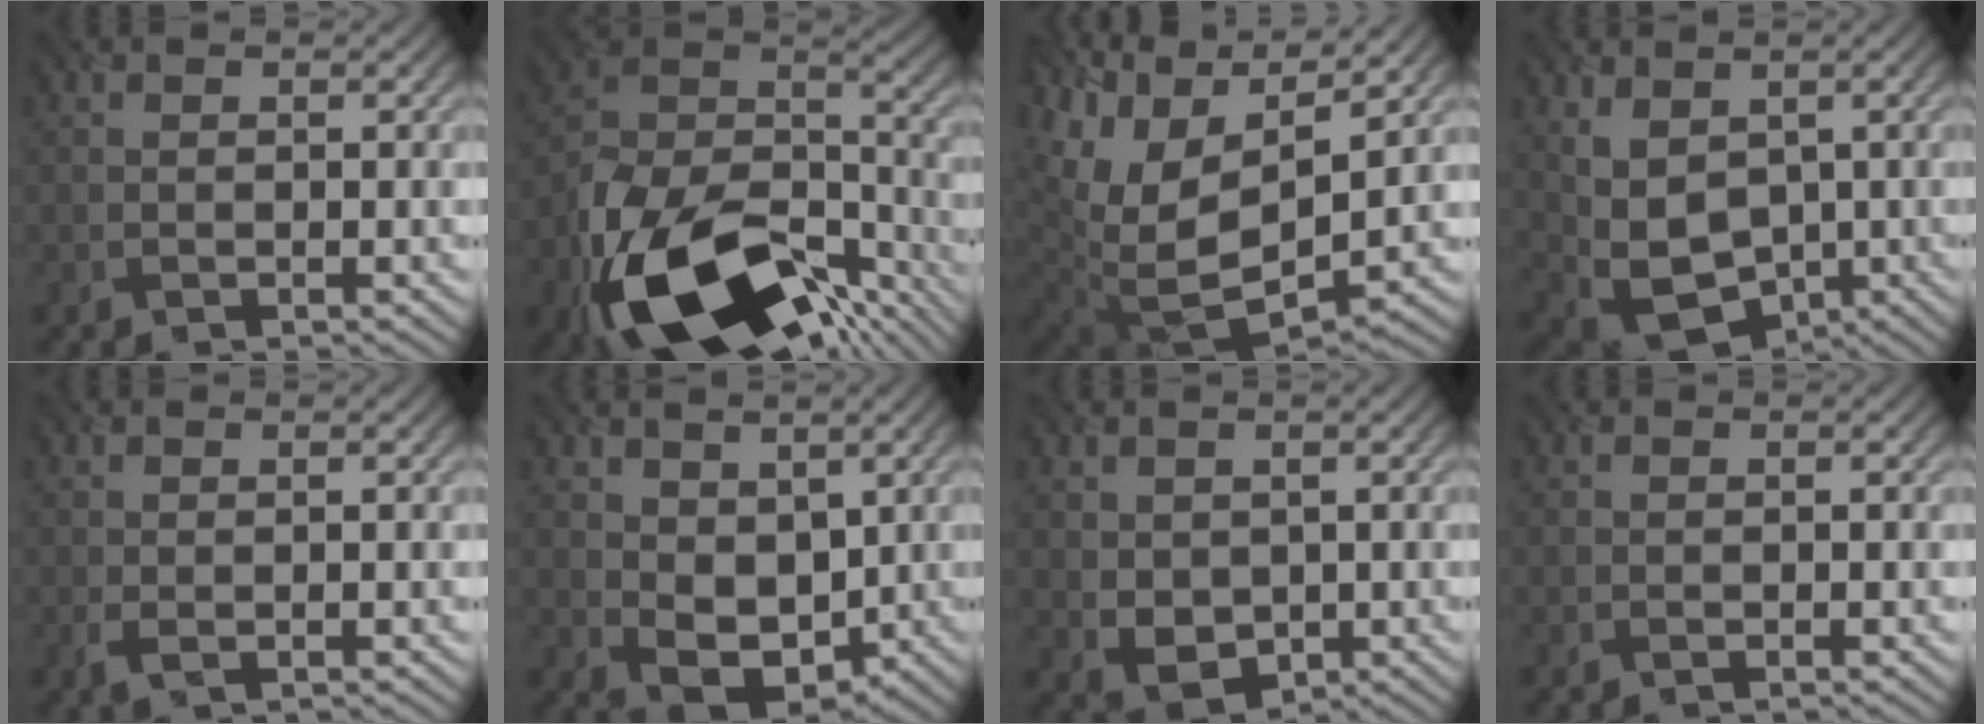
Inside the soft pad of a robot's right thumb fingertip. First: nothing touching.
{"total": 21.0, "force": [-12.8, 10.8, 12.7], "torque": [-0.279, -0.060, -0.193]}
{"total": 16.2, "force": [4.3, 8.7, 13.0], "torque": [-0.269, -0.001, 0.115]}
{"total": 8.0, "force": [0.9, 5.7, 5.6], "torque": [-0.143, -0.023, 0.024]}
{"total": 1.2, "force": [-0.1, 0.7, 1.0], "torque": [-0.028, -0.003, 0.000]}
{"total": 6.7, "force": [1.1, 4.8, 4.6], "torque": [-0.103, -0.017, 0.023]}
{"total": 3.9, "force": [0.7, 3.1, 2.2], "torque": [-0.067, -0.011, 0.023]}
{"total": 0.0}